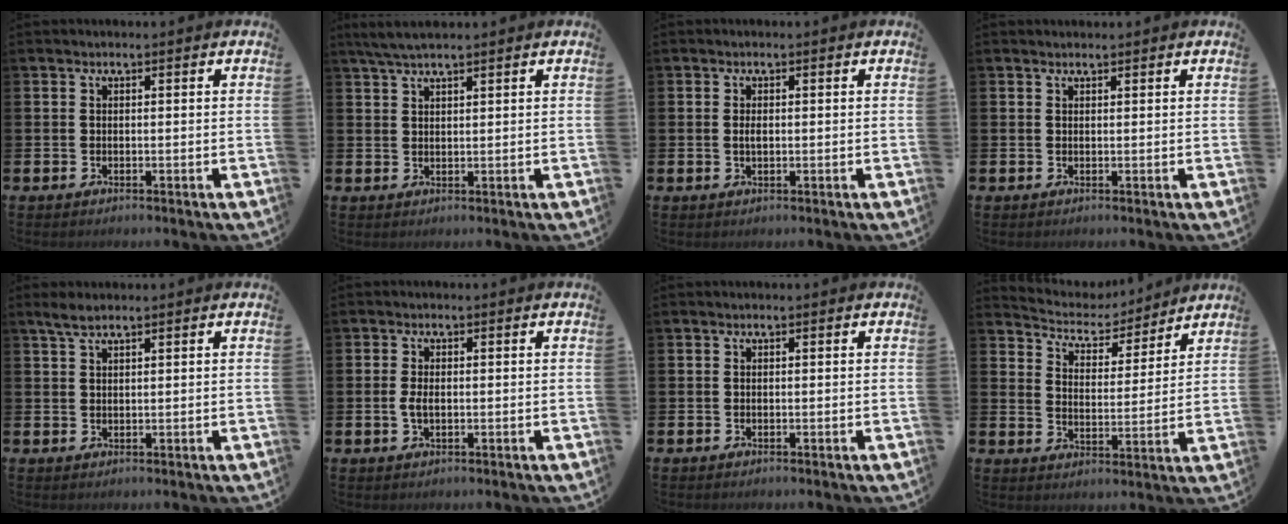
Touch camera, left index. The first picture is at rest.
{"total": 3.4, "force": [2.9, 0.5, 1.7], "torque": [-0.045, 0.003, 0.054]}
{"total": 1.1, "force": [0.1, 0.6, 0.9], "torque": [-0.018, 0.004, -0.001]}
{"total": 0.8, "force": [0.7, 0.1, 0.0], "torque": [0.009, -0.003, 0.012]}
{"total": 2.5, "force": [1.9, 0.7, 1.5], "torque": [-0.031, 0.005, 0.034]}
{"total": 2.0, "force": [-0.2, 1.1, 1.6], "torque": [-0.031, 0.004, -0.005]}
{"total": 0.0}
{"total": 5.4, "force": [5.1, 1.6, 0.4], "torque": [-0.033, -0.044, 0.085]}